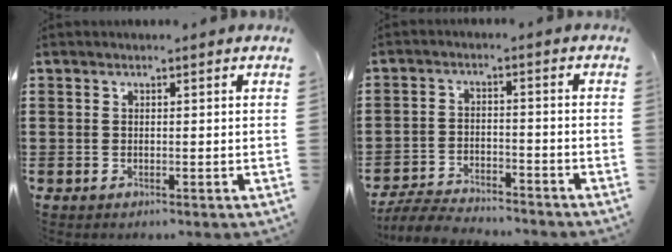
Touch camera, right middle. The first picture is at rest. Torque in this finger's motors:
{"motor_torque": [0.25, -0.18, 0.32, 0.06]}